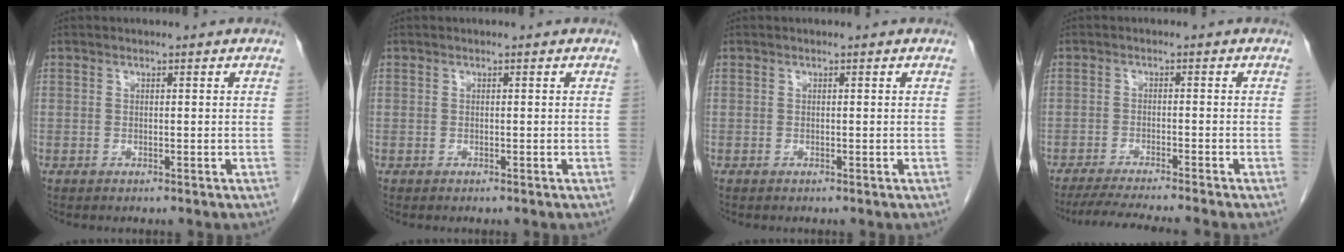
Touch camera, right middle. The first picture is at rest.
{"total": 0.0}
{"total": 0.0}
{"total": 8.7, "force": [-7.7, -0.9, 3.8], "torque": [-0.049, -0.018, -0.123]}